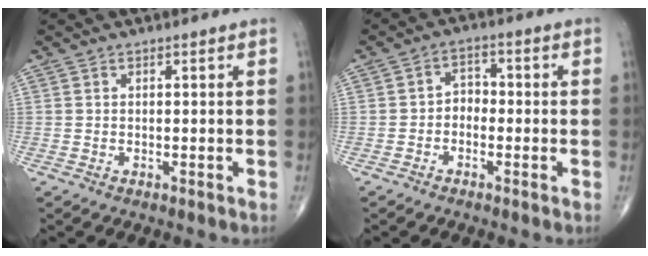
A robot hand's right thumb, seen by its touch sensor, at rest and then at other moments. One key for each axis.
{"total": 3.3, "fx": -1.0, "fy": 2.5, "fz": 1.9, "tx": -0.012, "ty": 0.021, "tz": -0.030}